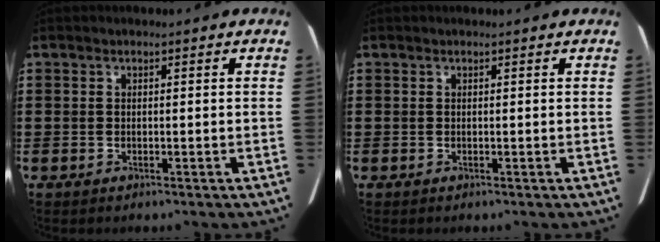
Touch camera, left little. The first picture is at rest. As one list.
[{"total": 0.0}]